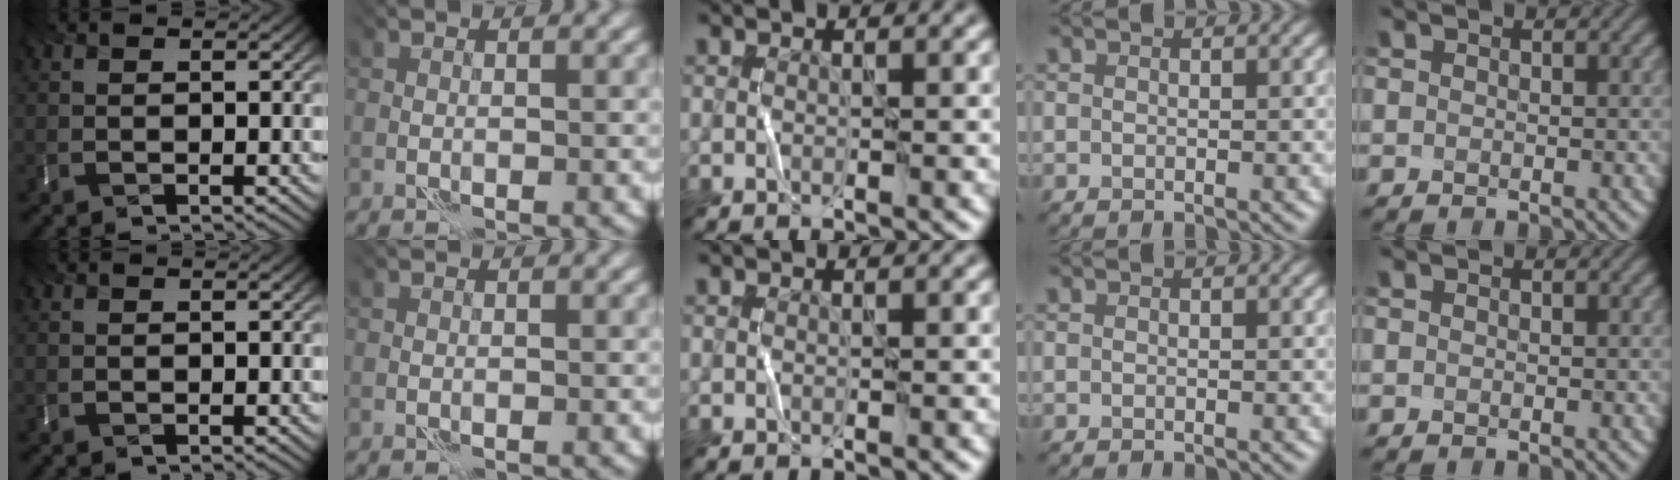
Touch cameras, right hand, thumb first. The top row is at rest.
{}